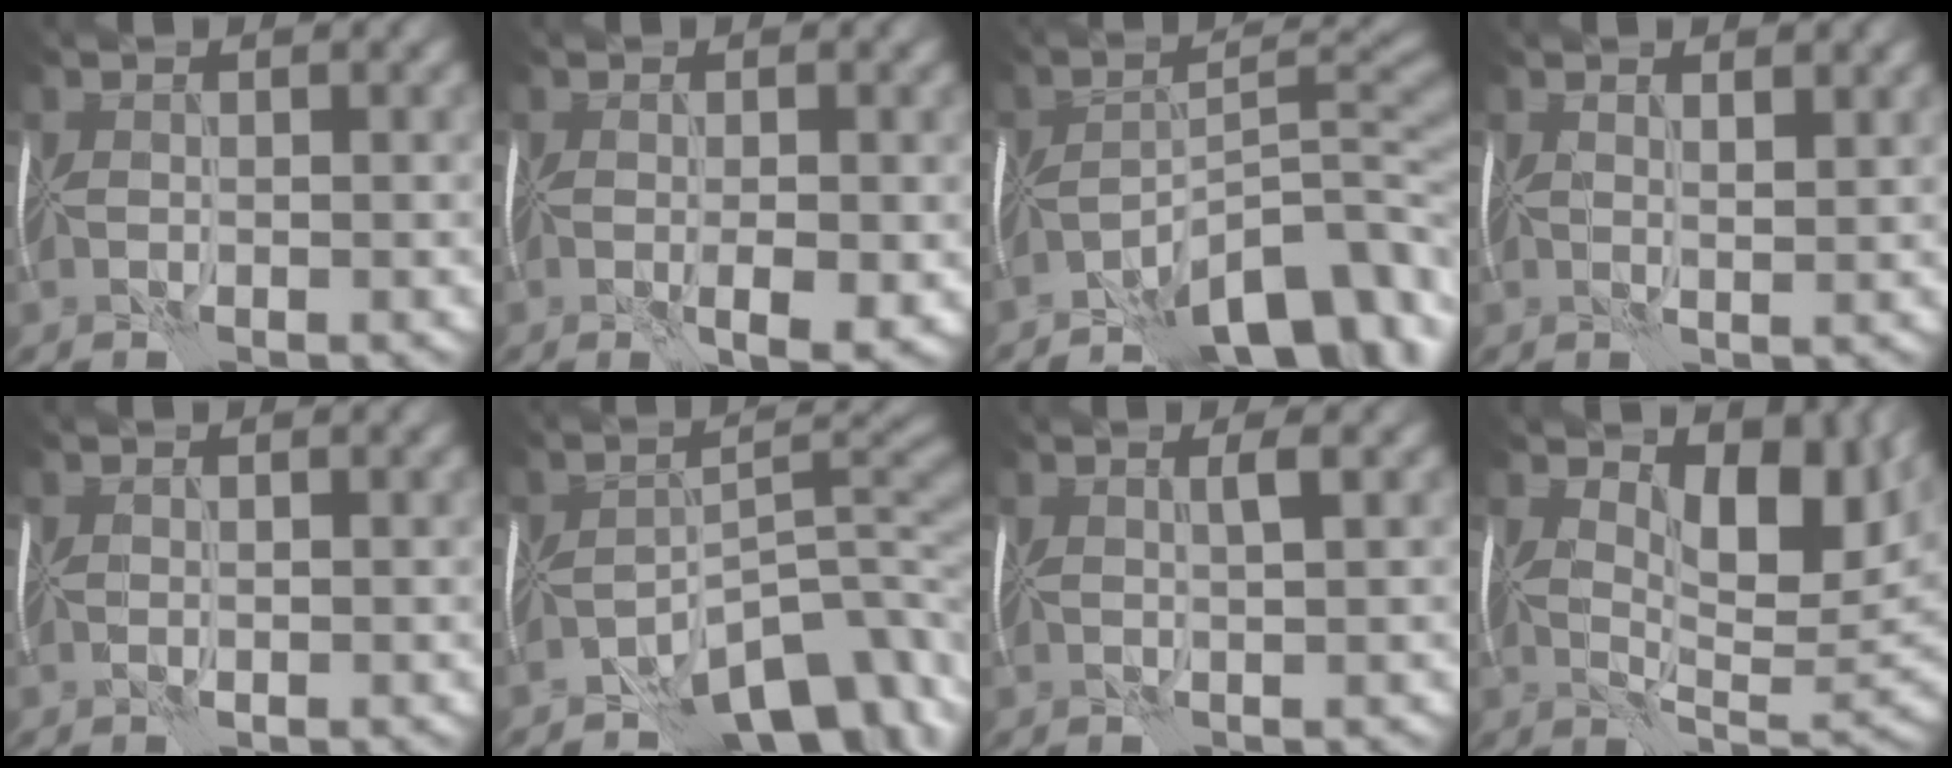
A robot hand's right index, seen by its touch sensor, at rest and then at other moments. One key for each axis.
{"total": 2.7, "fx": -0.4, "fy": 0.4, "fz": 2.6, "tx": -0.050, "ty": -0.007, "tz": -0.008}
{"total": 9.3, "fx": -6.3, "fy": 2.2, "fz": 6.5, "tx": -0.084, "ty": 0.018, "tz": -0.118}
{"total": 1.4, "fx": 1.2, "fy": -0.1, "fz": 0.7, "tx": -0.010, "ty": 0.005, "tz": 0.018}
{"total": 0.0}
{"total": 7.6, "fx": -5.6, "fy": 2.4, "fz": 4.6, "tx": -0.046, "ty": 0.012, "tz": -0.106}
{"total": 1.3, "fx": 0.7, "fy": -0.6, "fz": 0.9, "tx": -0.012, "ty": 0.007, "tz": 0.003}
{"total": 7.2, "fx": 3.0, "fy": 3.3, "fz": 5.6, "tx": -0.086, "ty": -0.009, "tz": 0.041}